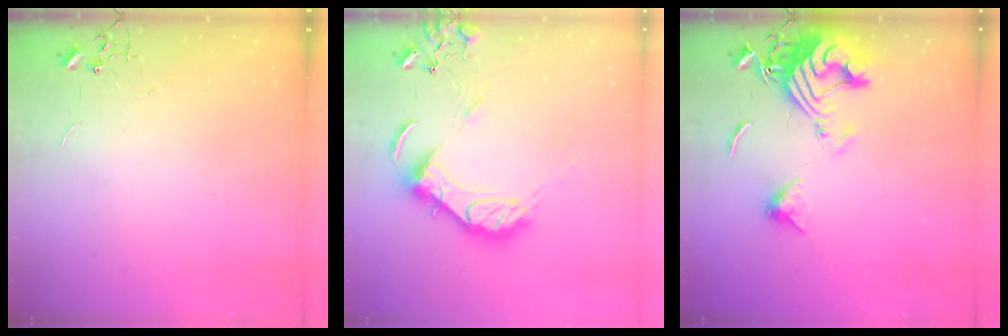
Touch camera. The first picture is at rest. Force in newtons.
{"total": 14.2, "press": 14.1, "slide": 1.5}
{"total": 14.5, "press": 14.4, "slide": 1.6}